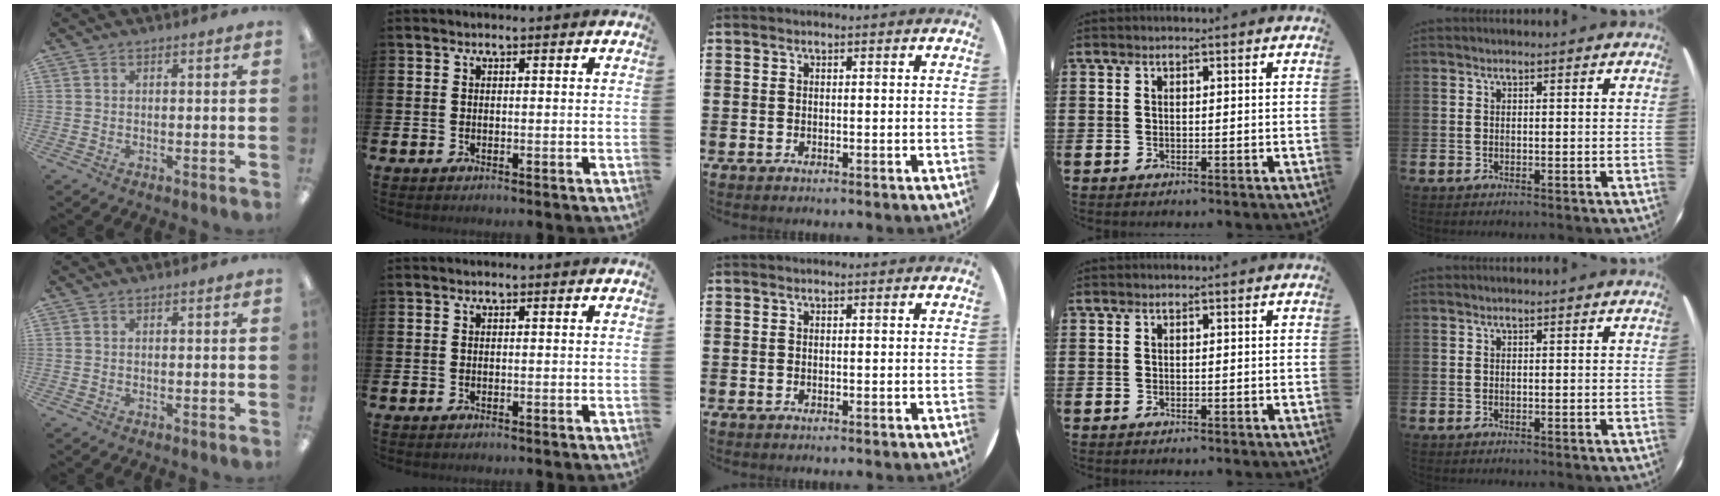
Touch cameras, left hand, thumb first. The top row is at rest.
{}